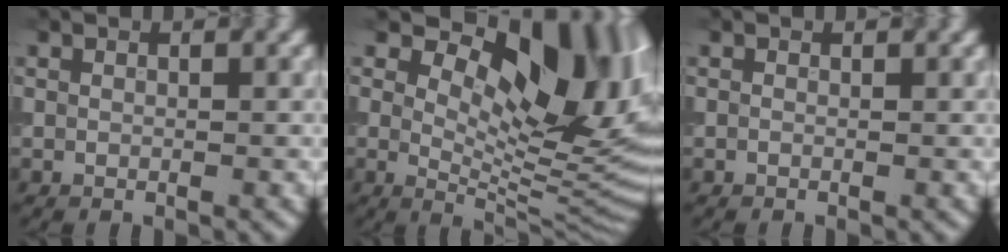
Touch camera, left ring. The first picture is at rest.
{"total": 13.4, "force": [5.6, 6.4, 10.4], "torque": [-0.132, -0.002, 0.090]}
{"total": 0.0}